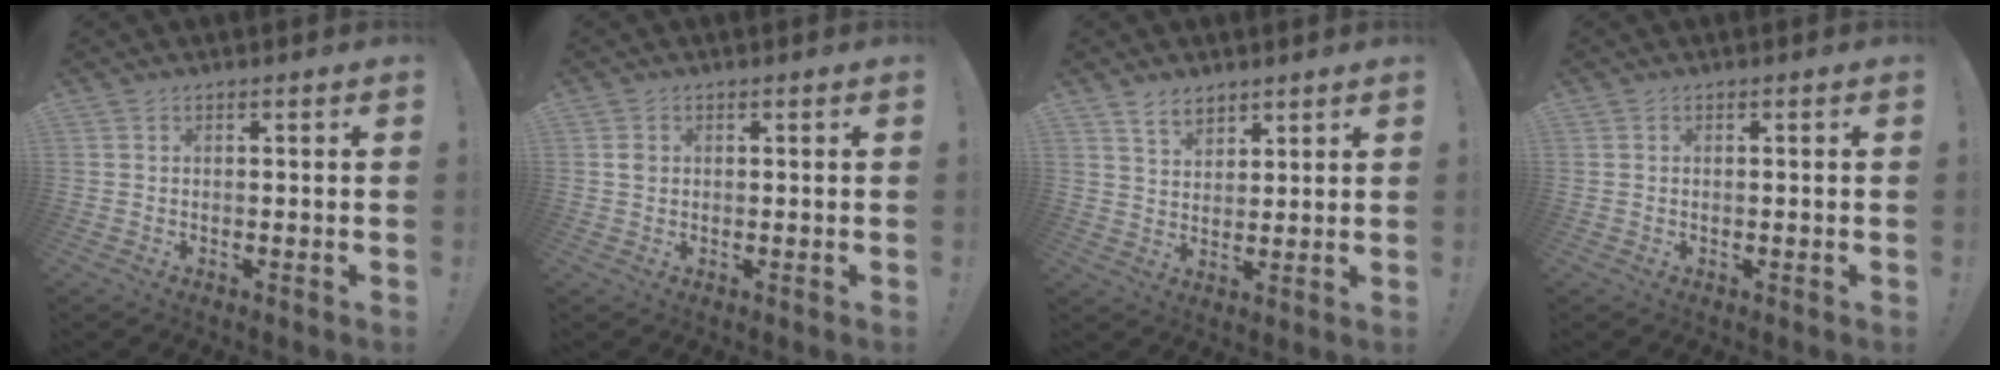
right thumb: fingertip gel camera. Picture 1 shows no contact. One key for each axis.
{"total": 1.3, "fx": 0.3, "fy": 1.2, "fz": 0.5, "tx": -0.001, "ty": 0.000, "tz": 0.004}
{"total": 5.8, "fx": 4.6, "fy": 3.2, "fz": 1.6, "tx": -0.021, "ty": -0.028, "tz": 0.086}
{"total": 0.0}